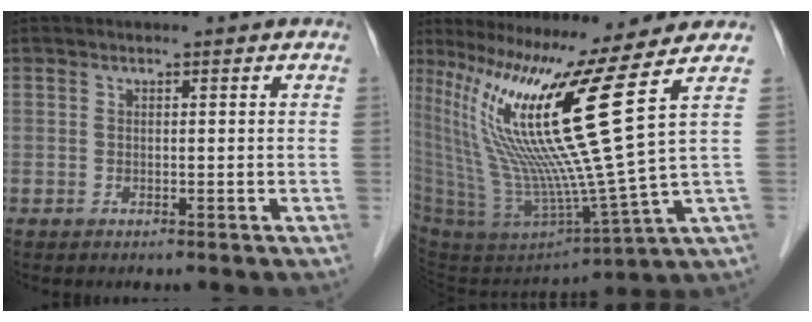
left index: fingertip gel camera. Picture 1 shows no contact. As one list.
[{"total": 20.5, "force": [9.6, -3.0, 17.8], "torque": [-0.322, -0.034, 0.165]}]